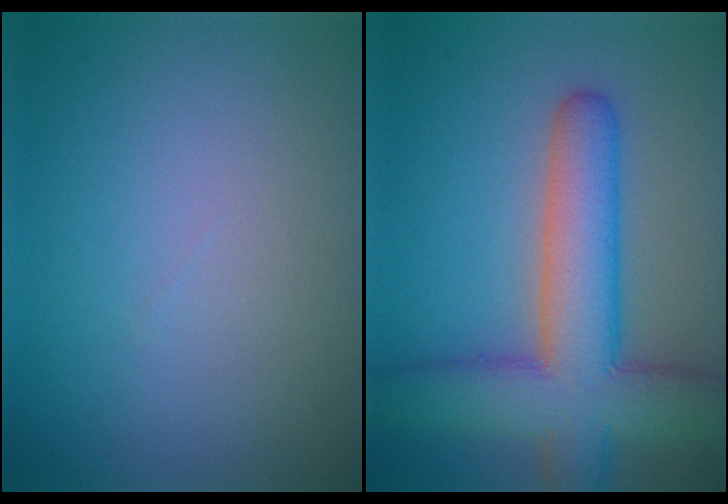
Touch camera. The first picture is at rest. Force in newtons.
{"total": 9.5, "press": 9.5, "slide": 0.8}